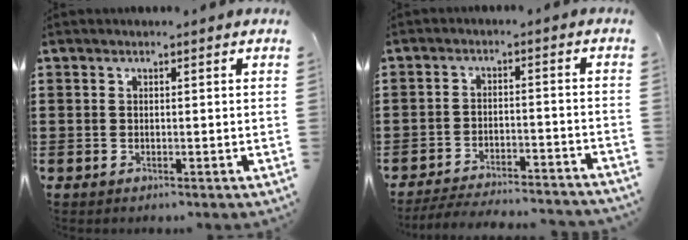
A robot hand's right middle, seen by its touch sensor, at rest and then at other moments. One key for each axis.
{"total": 4.6, "fx": -4.5, "fy": 0.0, "fz": 1.2, "tx": -0.027, "ty": -0.005, "tz": -0.091}